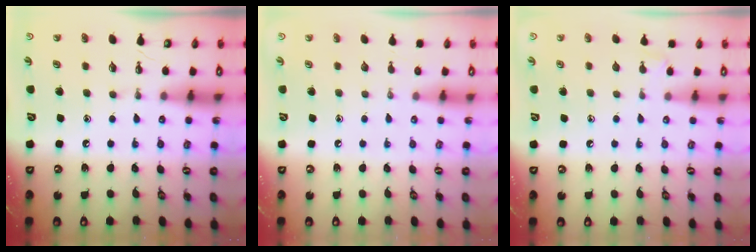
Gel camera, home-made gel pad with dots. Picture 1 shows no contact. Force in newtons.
{"total": 0.0}
{"total": 3.5, "press": 3.5, "slide": 0.5}